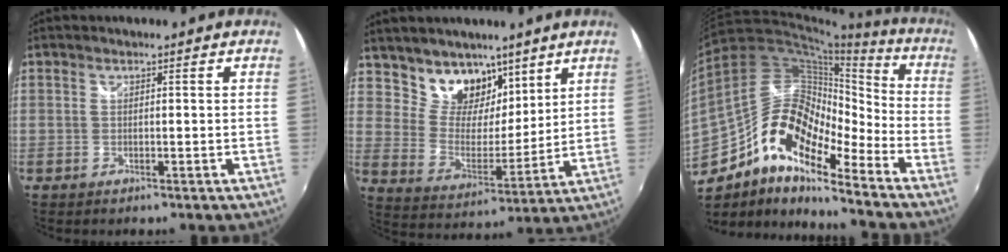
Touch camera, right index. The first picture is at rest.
{"total": 12.4, "force": [8.6, 7.4, 5.1], "torque": [-0.095, -0.001, 0.157]}
{"total": 18.2, "force": [-10.6, 7.1, 13.0], "torque": [-0.224, -0.005, -0.211]}